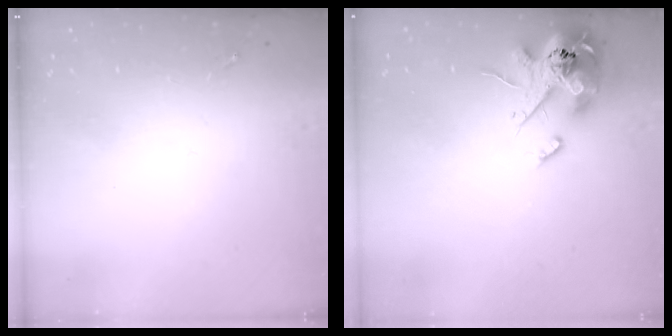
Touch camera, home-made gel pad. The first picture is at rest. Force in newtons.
{"total": 14.9, "press": 14.7, "slide": 2.6}